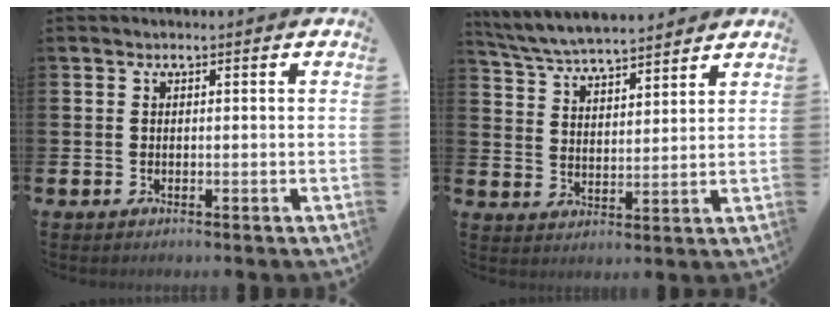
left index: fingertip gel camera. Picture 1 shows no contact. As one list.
[{"total": 5.9, "force": [5.8, 0.6, 0.7], "torque": [-0.038, -0.033, 0.103]}]